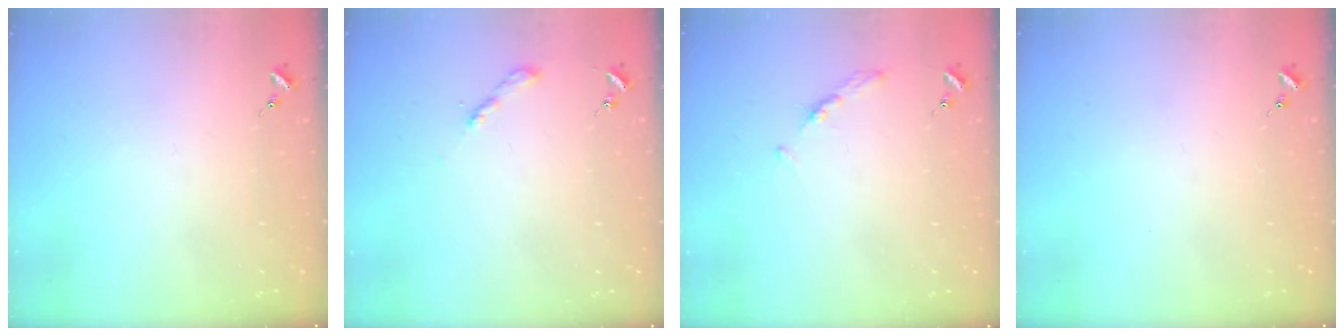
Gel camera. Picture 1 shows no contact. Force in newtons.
{"total": 2.0, "press": 2.0, "slide": 0.2}
{"total": 3.7, "press": 3.6, "slide": 0.4}
{"total": 0.0}